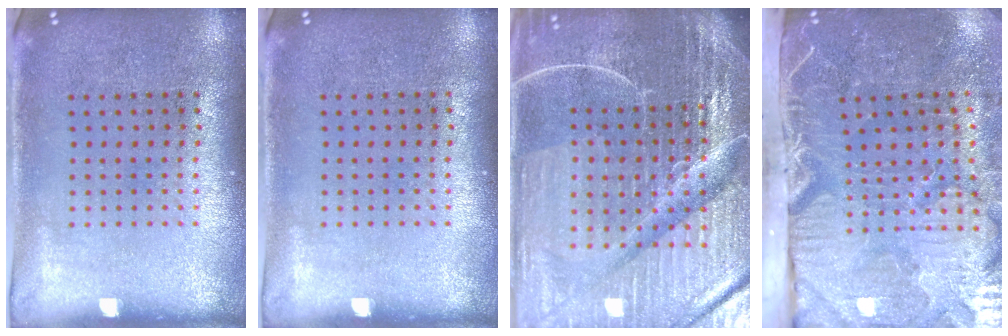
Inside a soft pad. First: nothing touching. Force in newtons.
{"total": 0.0}
{"total": 7.1, "press": 6.2, "slide": 3.5}
{"total": 5.4, "press": 4.4, "slide": 3.2}